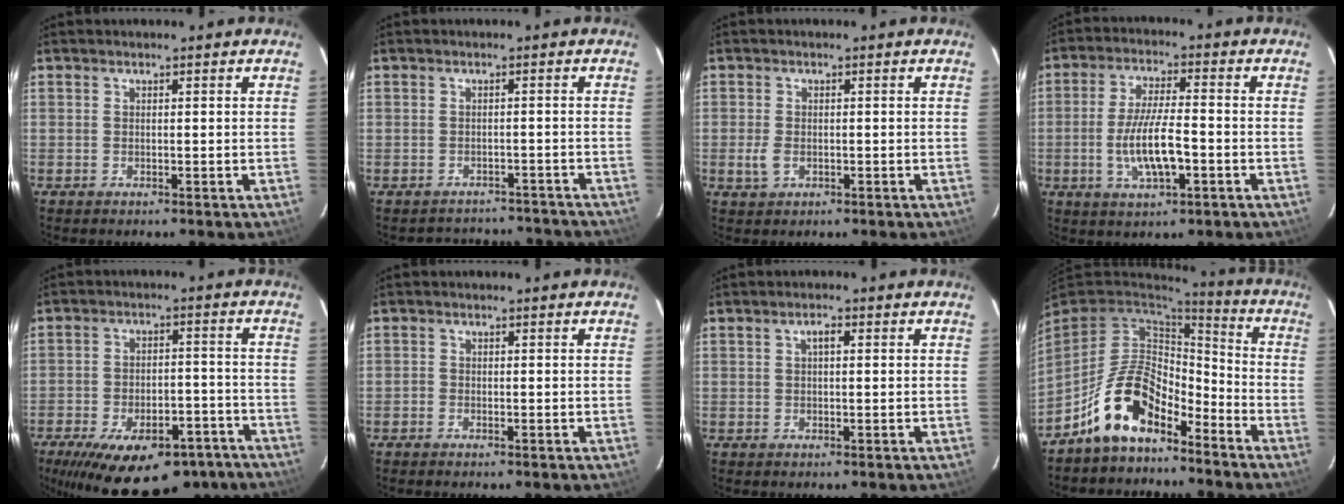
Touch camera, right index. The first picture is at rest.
{"total": 9.9, "force": [-8.8, 4.2, 1.7], "torque": [-0.026, 0.031, -0.100]}
{"total": 2.8, "force": [-0.7, 1.9, 1.9], "torque": [-0.040, -0.002, -0.010]}
{"total": 9.7, "force": [-2.7, 2.7, 8.9], "torque": [-0.177, -0.004, -0.046]}
{"total": 22.3, "force": [-15.8, 9.8, 12.4], "torque": [-0.225, -0.011, -0.206]}
{"total": 0.9, "force": [-0.7, 0.4, 0.2], "torque": [-0.010, 0.002, -0.017]}
{"total": 1.6, "force": [0.4, 0.6, 1.4], "torque": [-0.026, 0.008, 0.005]}
{"total": 13.6, "force": [-9.0, 6.3, 8.0], "torque": [-0.170, 0.020, -0.164]}